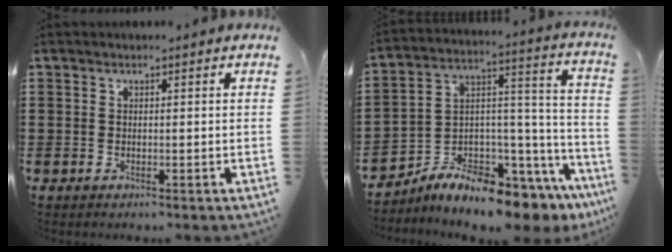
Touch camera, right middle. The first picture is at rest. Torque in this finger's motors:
{"motor_torque": [2.14, 0.00, 1.05, 0.21]}